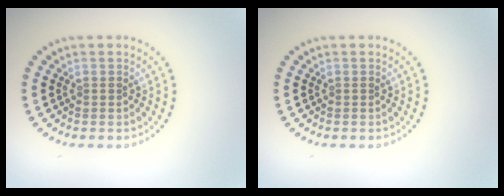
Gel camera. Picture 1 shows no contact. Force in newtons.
{"total": 0.0}